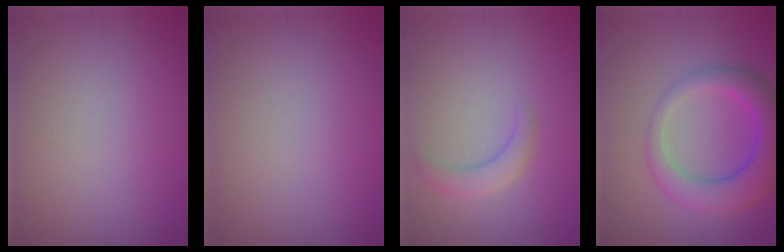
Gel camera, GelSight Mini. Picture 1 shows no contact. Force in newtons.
{"total": 0.0}
{"total": 2.1, "press": 2.0, "slide": 0.3}
{"total": 5.8, "press": 5.8, "slide": 0.4}